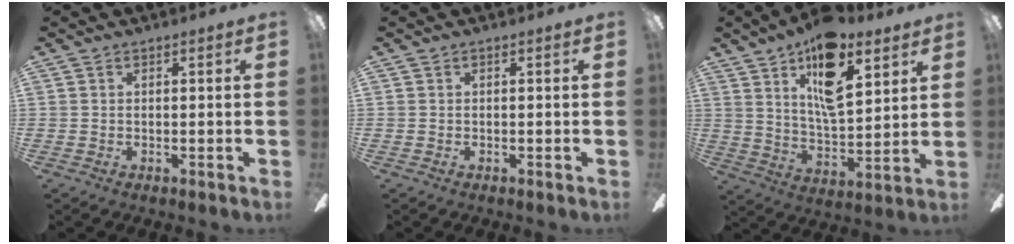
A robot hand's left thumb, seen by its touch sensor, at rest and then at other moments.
{"total": 0.0}
{"total": 17.2, "force": [10.4, 6.8, 11.9], "torque": [-0.201, -0.044, 0.173]}